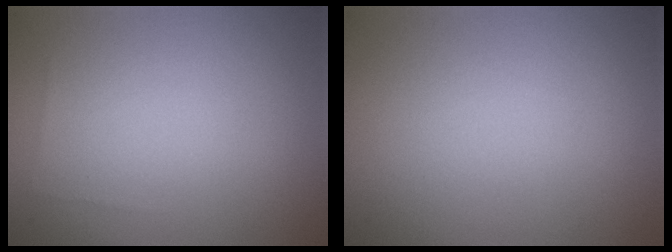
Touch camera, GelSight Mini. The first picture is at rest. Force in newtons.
{"total": 0.0}